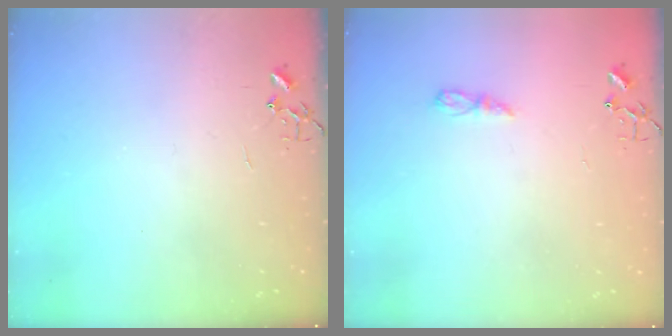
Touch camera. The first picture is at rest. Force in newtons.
{"total": 5.2, "press": 5.2, "slide": 0.7}